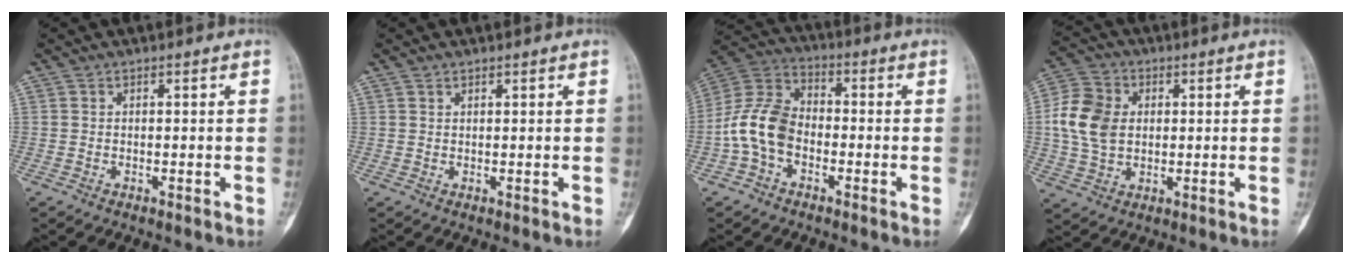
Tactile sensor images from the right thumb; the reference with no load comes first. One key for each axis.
{"total": 0.7, "fx": 0.6, "fy": 0.3, "fz": 0.1, "tx": -0.002, "ty": -0.004, "tz": 0.010}
{"total": 11.2, "fx": -2.8, "fy": 7.7, "fz": 7.7, "tx": -0.148, "ty": 0.037, "tz": -0.068}
{"total": 11.1, "fx": 1.0, "fy": 8.3, "fz": 7.2, "tx": -0.134, "ty": 0.007, "tz": 0.017}